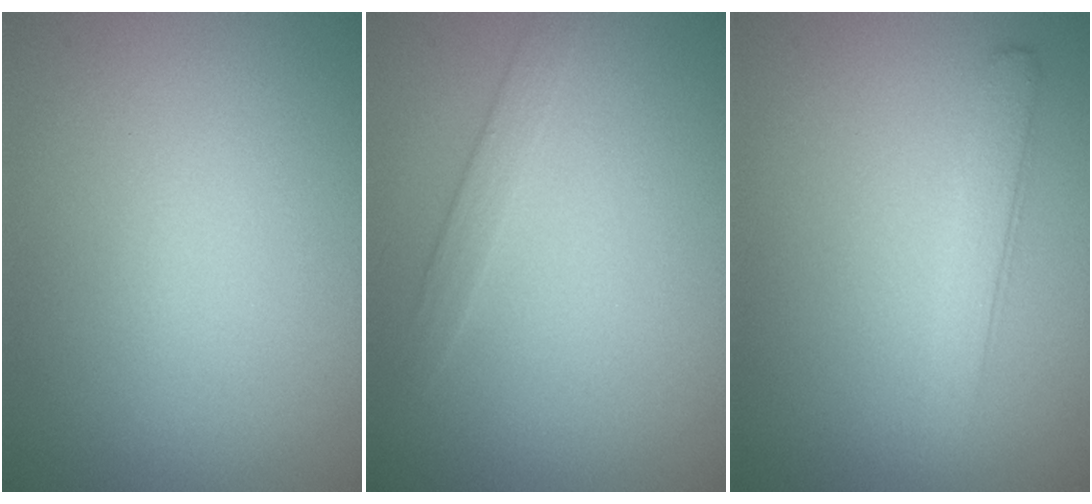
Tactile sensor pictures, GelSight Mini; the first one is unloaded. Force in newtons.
{"total": 1.4, "press": 1.4, "slide": 0.0}
{"total": 2.2, "press": 2.2, "slide": 0.1}